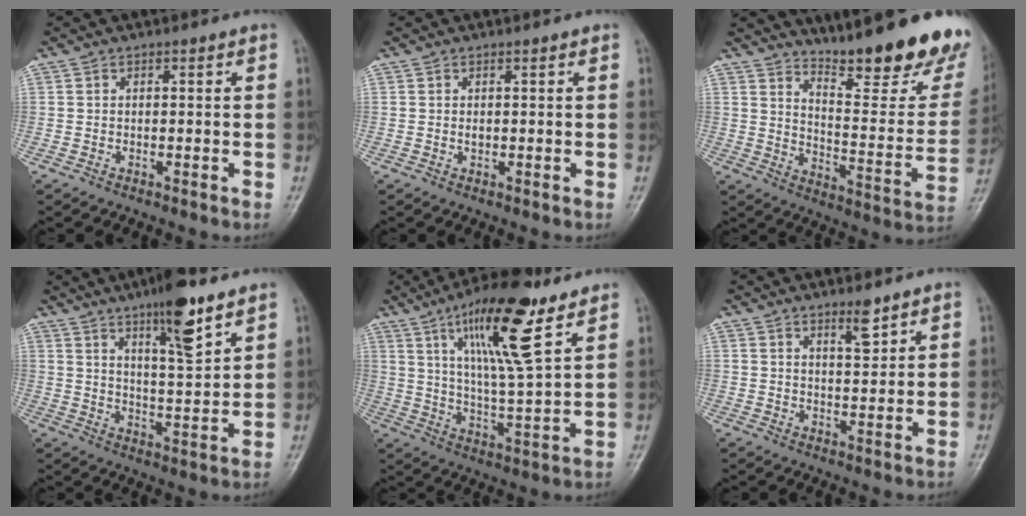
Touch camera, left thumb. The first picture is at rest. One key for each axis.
{"total": 0.8, "fx": 0.3, "fy": 0.4, "fz": 0.6, "tx": -0.009, "ty": -0.001, "tz": 0.006}
{"total": 23.5, "fx": 18.4, "fy": 5.6, "fz": 13.5, "tx": -0.153, "ty": -0.139, "tz": 0.254}
{"total": 11.6, "fx": 7.3, "fy": 2.3, "fz": 8.7, "tx": -0.129, "ty": -0.043, "tz": 0.119}
{"total": 16.9, "fx": 9.1, "fy": 3.8, "fz": 13.7, "tx": -0.222, "ty": -0.042, "tz": 0.160}
{"total": 3.8, "fx": 2.7, "fy": 0.9, "fz": 2.6, "tx": -0.036, "ty": -0.023, "tz": 0.047}